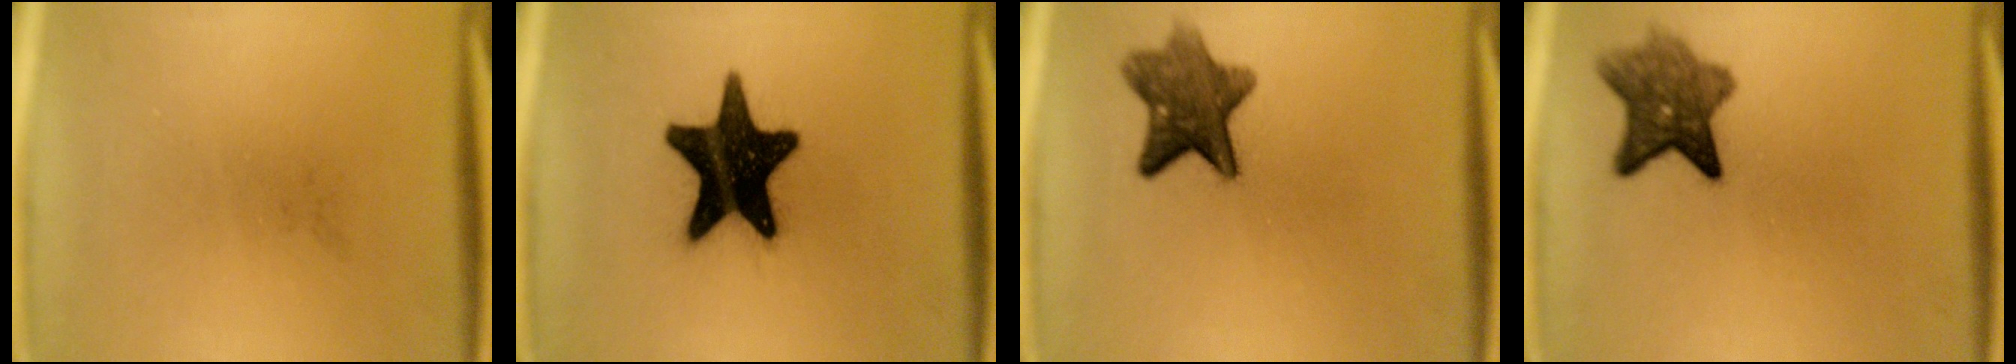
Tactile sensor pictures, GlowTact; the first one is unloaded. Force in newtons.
{"total": 19.5}
{"total": 8.3}
{"total": 7.0}